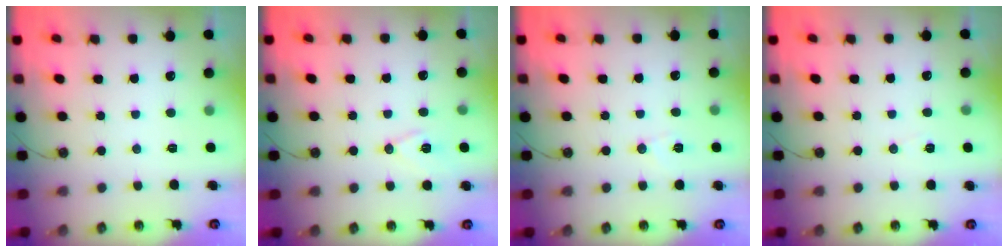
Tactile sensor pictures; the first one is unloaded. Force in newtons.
{"total": 9.2, "press": 8.4, "slide": 3.7}
{"total": 5.1, "press": 4.9, "slide": 1.2}
{"total": 5.5, "press": 3.2, "slide": 4.5}